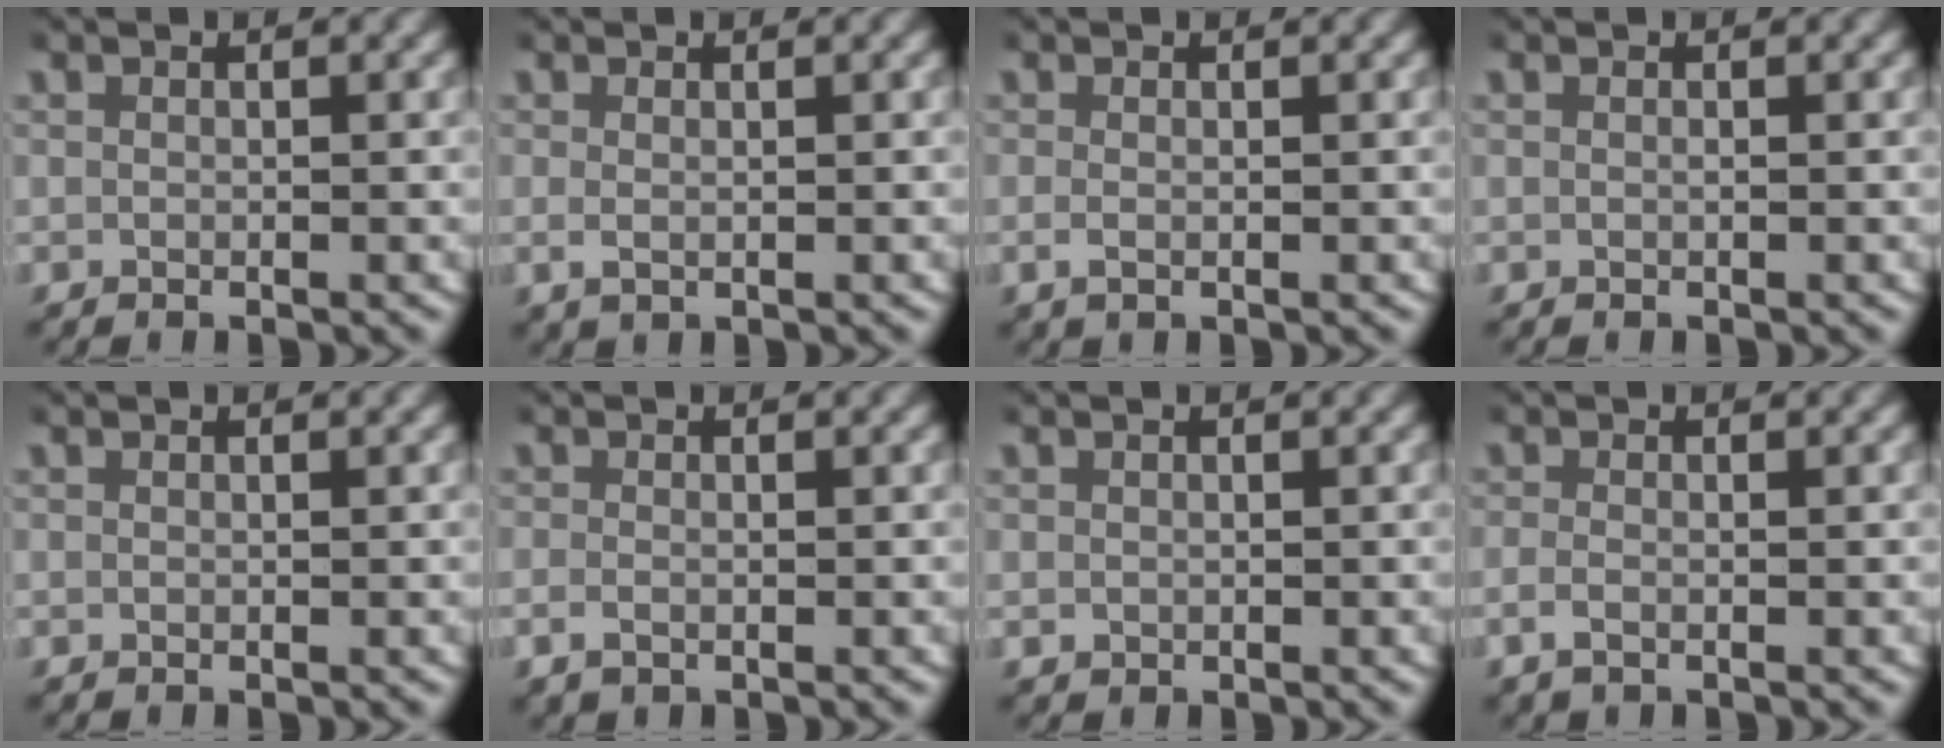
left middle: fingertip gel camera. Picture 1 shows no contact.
{"total": 1.0, "force": [-0.2, 0.3, 0.9], "torque": [-0.023, -0.002, 0.001]}
{"total": 0.9, "force": [-0.4, 0.2, 0.8], "torque": [-0.019, -0.003, -0.004]}
{"total": 0.0}
{"total": 0.0}
{"total": 1.4, "force": [-0.8, 0.7, 0.9], "torque": [-0.025, -0.005, -0.010]}
{"total": 0.7, "force": [-0.1, 0.7, 0.2], "torque": [-0.007, -0.004, 0.002]}
{"total": 1.4, "force": [-0.8, 0.4, 1.1], "torque": [-0.028, -0.002, -0.013]}